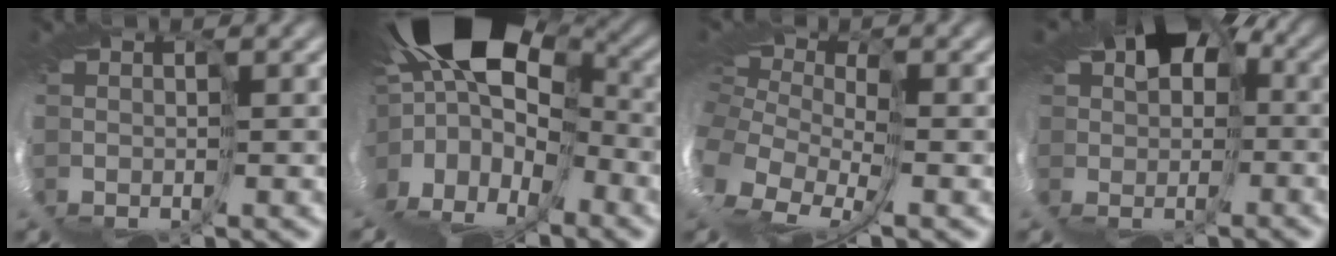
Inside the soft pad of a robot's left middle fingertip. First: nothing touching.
{"total": 13.7, "force": [0.8, 7.7, 11.3], "torque": [-0.156, -0.027, 0.018]}
{"total": 6.2, "force": [0.4, 3.8, 4.9], "torque": [-0.097, -0.006, 0.028]}
{"total": 10.5, "force": [-0.4, 8.9, 5.5], "torque": [-0.117, -0.029, -0.004]}